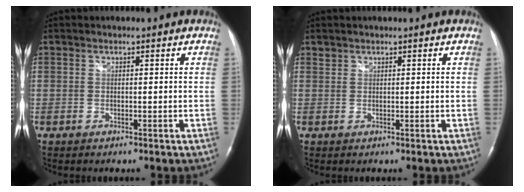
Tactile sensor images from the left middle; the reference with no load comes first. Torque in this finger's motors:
{"motor_torque": [0.10, -0.09, 0.05, 0.01]}